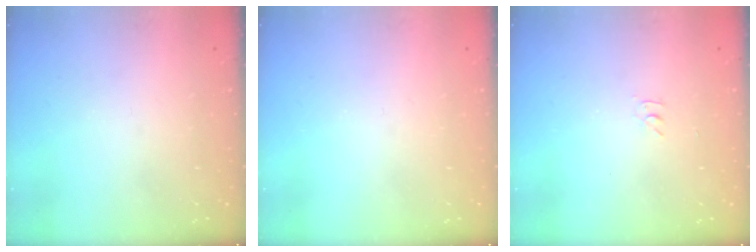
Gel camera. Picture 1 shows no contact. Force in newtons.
{"total": 0.0}
{"total": 2.8, "press": 2.8, "slide": 0.4}